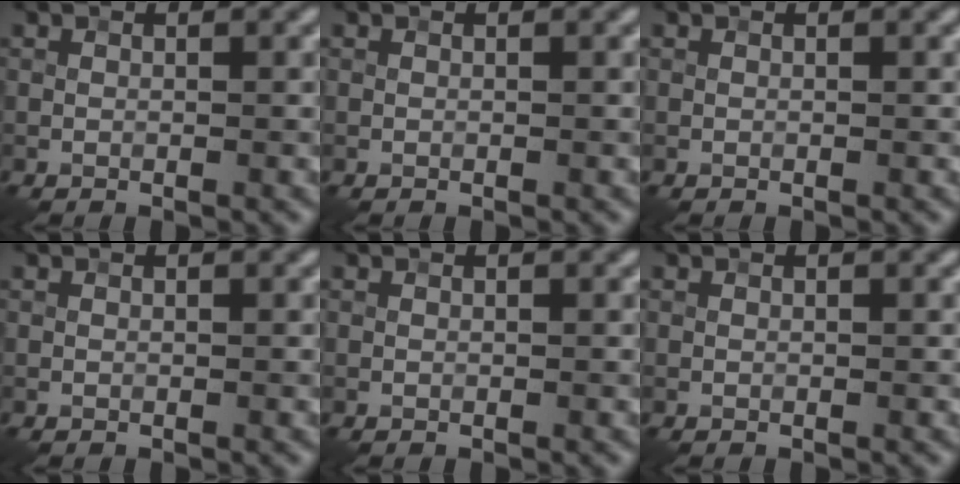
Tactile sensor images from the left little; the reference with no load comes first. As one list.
[{"total": 0.0}, {"total": 0.0}, {"total": 0.0}, {"total": 0.0}, {"total": 0.0}]